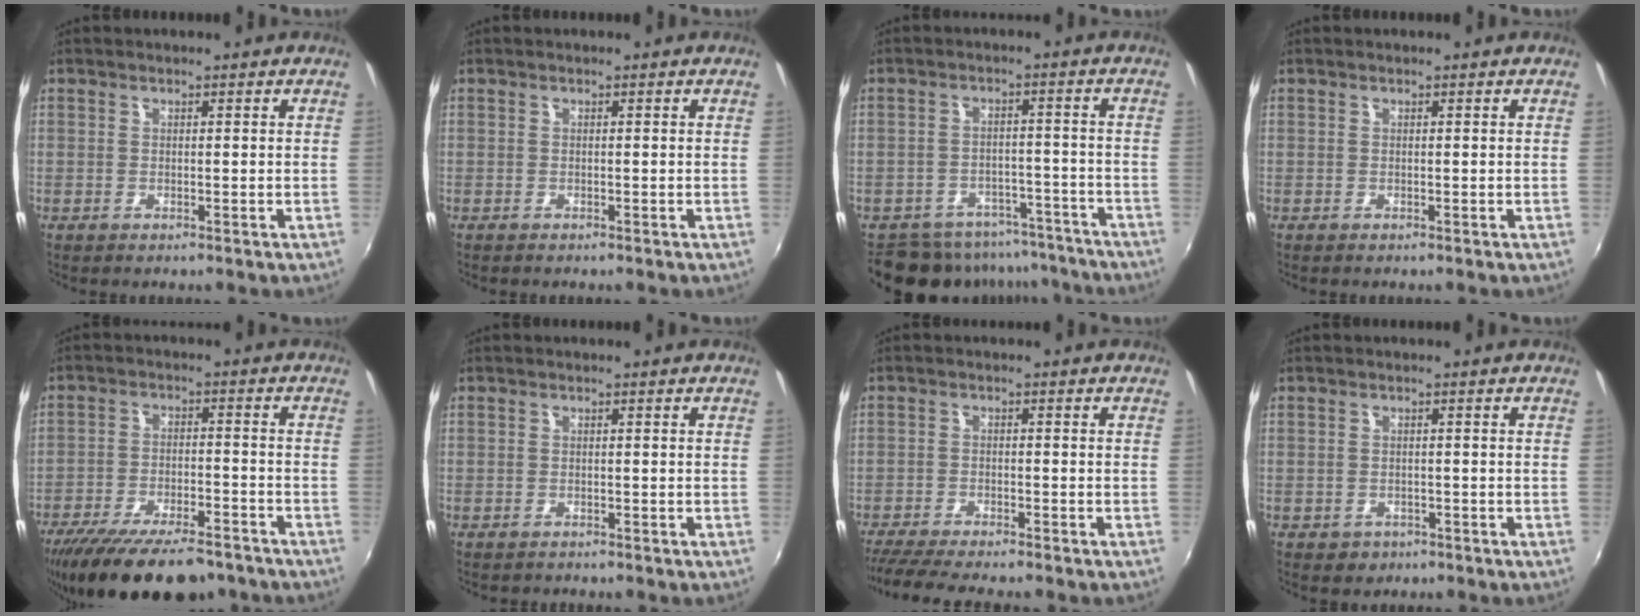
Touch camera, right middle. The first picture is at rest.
{"total": 0.0}
{"total": 12.8, "force": [-11.1, 5.6, 2.6], "torque": [-0.056, 0.023, -0.140]}
{"total": 0.0}
{"total": 18.5, "force": [-14.7, 5.5, 9.7], "torque": [-0.191, -0.036, -0.222]}
{"total": 0.8, "force": [-0.7, 0.3, -0.1], "torque": [-0.003, 0.000, -0.011]}
{"total": 8.6, "force": [-7.7, 0.3, 3.8], "torque": [-0.095, -0.024, -0.130]}
{"total": 2.6, "force": [-1.2, 2.2, 0.7], "torque": [-0.019, -0.002, -0.014]}